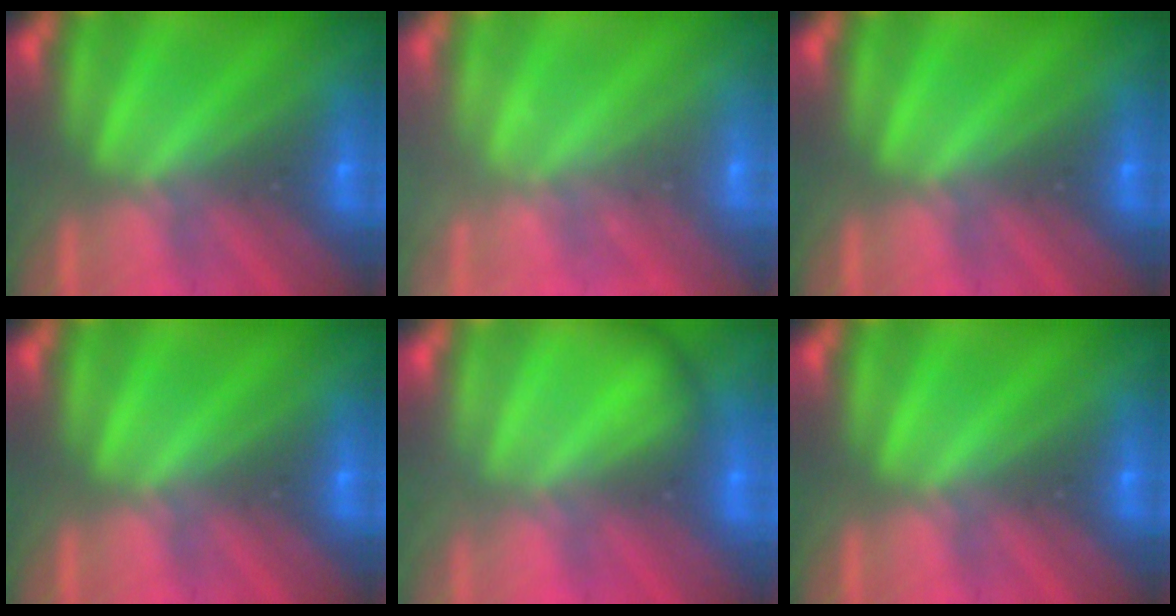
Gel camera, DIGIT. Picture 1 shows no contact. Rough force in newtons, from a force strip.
{"total": 2.3}
{"total": 0.0}
{"total": 0.0}
{"total": 2.1}
{"total": 0.0}